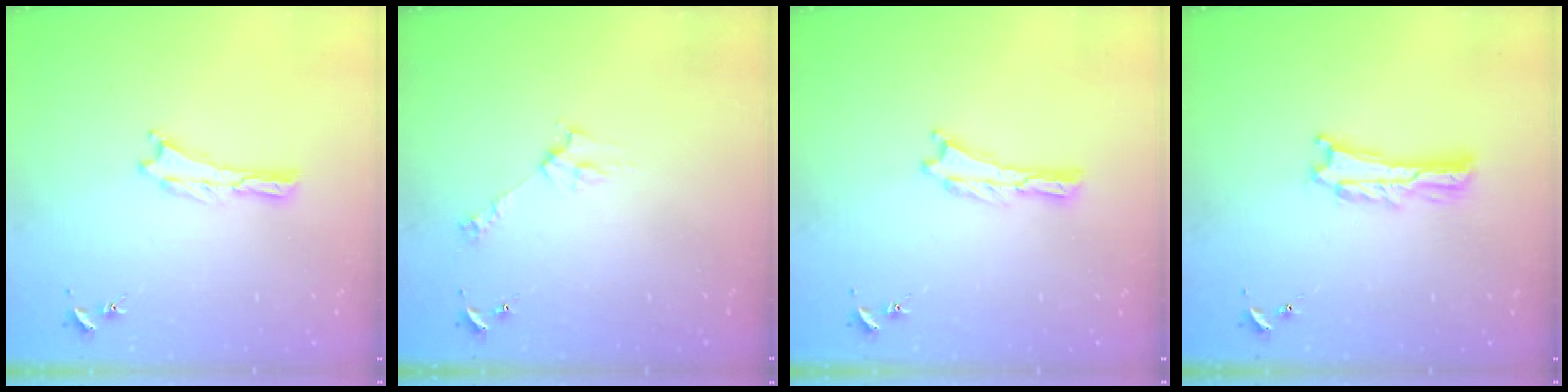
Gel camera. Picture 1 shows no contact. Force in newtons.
{"total": 3.5, "press": 3.5, "slide": 0.4}
{"total": 0.0}
{"total": 2.0, "press": 2.0, "slide": 0.3}